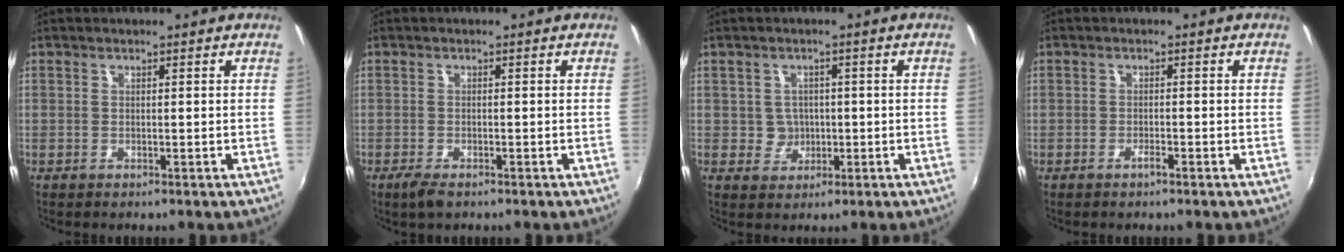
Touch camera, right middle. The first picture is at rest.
{"total": 2.7, "force": [-1.9, 0.9, 1.8], "torque": [-0.041, -0.008, -0.036]}
{"total": 3.4, "force": [-0.2, 3.4, 0.4], "torque": [-0.008, 0.009, 0.002]}
{"total": 1.2, "force": [-0.9, 0.3, 0.7], "torque": [-0.015, -0.001, -0.018]}